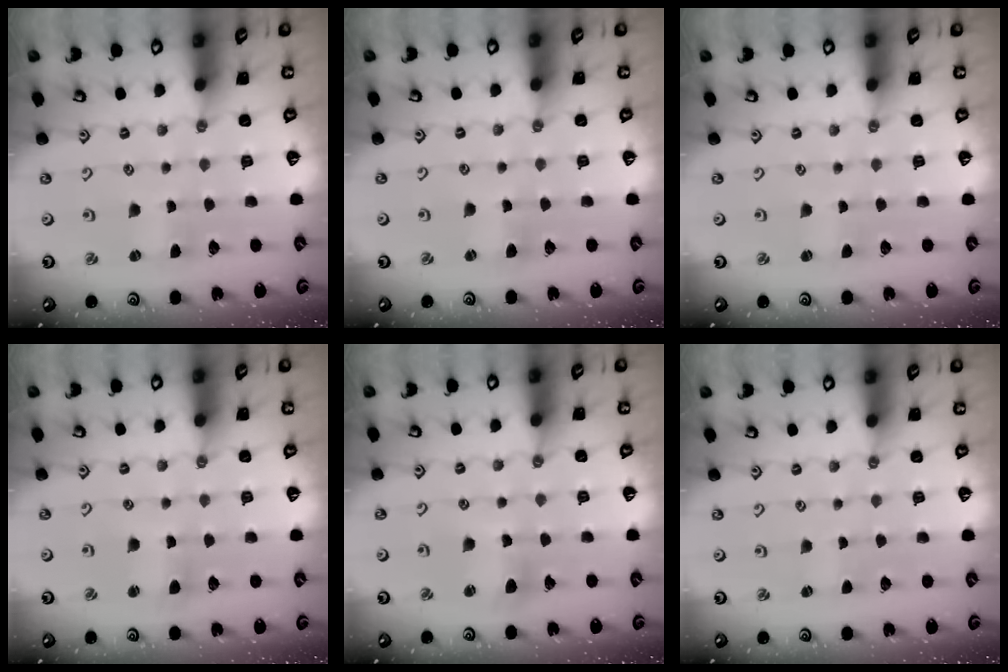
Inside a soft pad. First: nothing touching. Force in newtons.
{"total": 2.1, "press": 2.1, "slide": 0.3}
{"total": 1.5, "press": 1.4, "slide": 0.3}
{"total": 3.8, "press": 3.8, "slide": 0.5}
{"total": 6.9, "press": 6.8, "slide": 1.1}
{"total": 0.0}